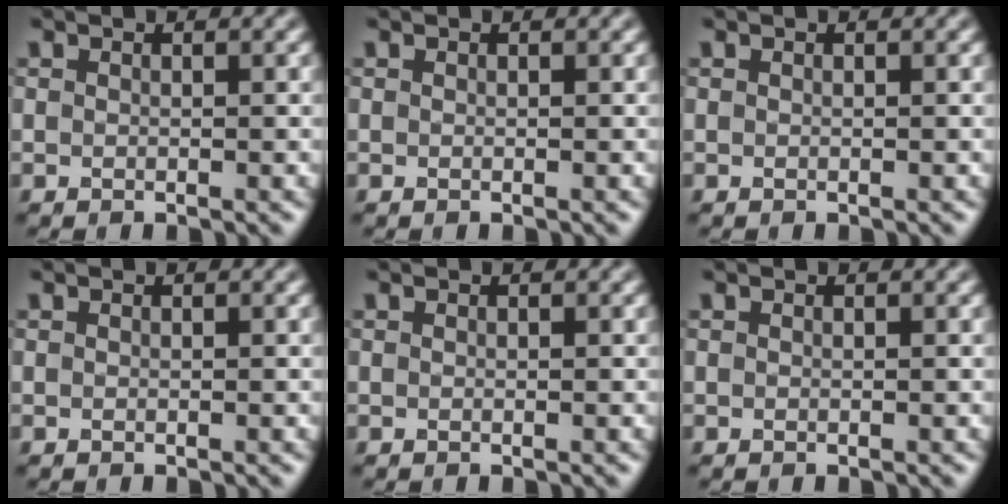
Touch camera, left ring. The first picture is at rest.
{"total": 0.0}
{"total": 0.0}
{"total": 0.0}
{"total": 0.0}
{"total": 0.0}